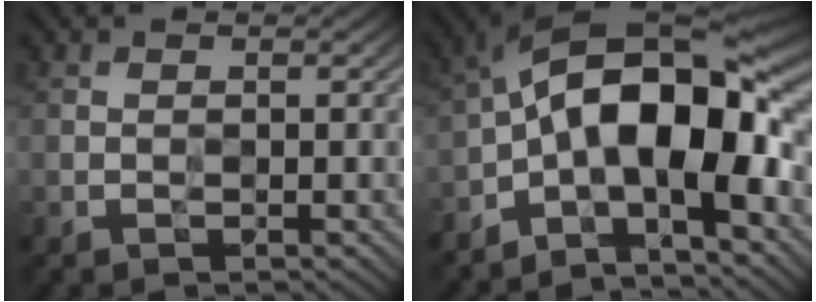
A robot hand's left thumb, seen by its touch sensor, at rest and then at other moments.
{"total": 16.6, "force": [-3.4, 6.4, 14.9], "torque": [-0.236, 0.019, -0.065]}